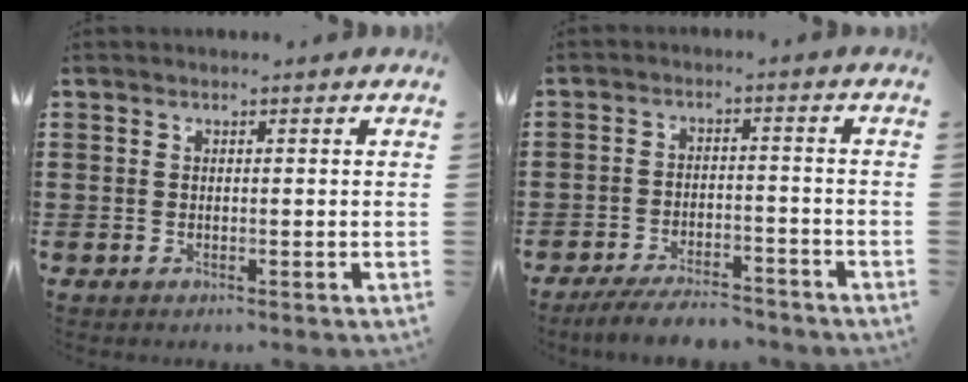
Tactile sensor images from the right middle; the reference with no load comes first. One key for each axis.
{"total": 5.1, "fx": -4.9, "fy": 0.7, "fz": 1.5, "tx": -0.031, "ty": 0.000, "tz": -0.095}